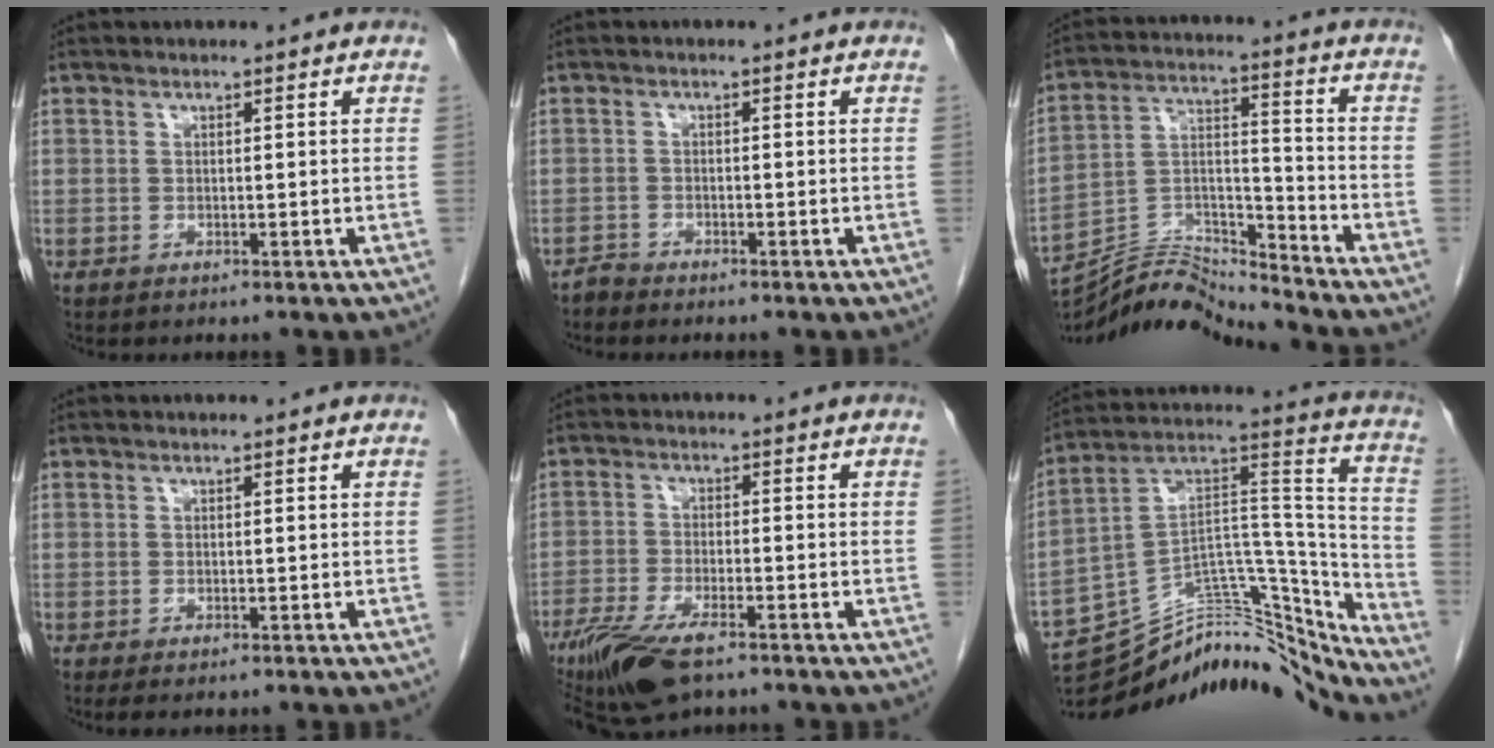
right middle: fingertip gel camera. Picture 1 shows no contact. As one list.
[{"total": 1.3, "force": [-1.2, 0.0, -0.3], "torque": [0.013, -0.002, -0.026]}, {"total": 13.2, "force": [-13.1, -1.3, 1.3], "torque": [-0.025, 0.032, -0.241]}, {"total": 1.4, "force": [-1.0, 0.5, 0.9], "torque": [-0.010, -0.003, -0.012]}, {"total": 10.0, "force": [-6.9, 2.7, 6.7], "torque": [-0.124, -0.020, -0.120]}, {"total": 23.2, "force": [-21.8, 4.7, 6.6], "torque": [-0.089, 0.070, -0.336]}]